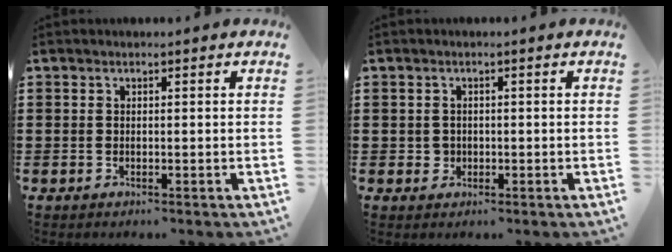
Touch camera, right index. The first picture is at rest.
{"total": 1.4, "force": [-0.3, 1.4, 0.2], "torque": [-0.008, 0.004, -0.008]}